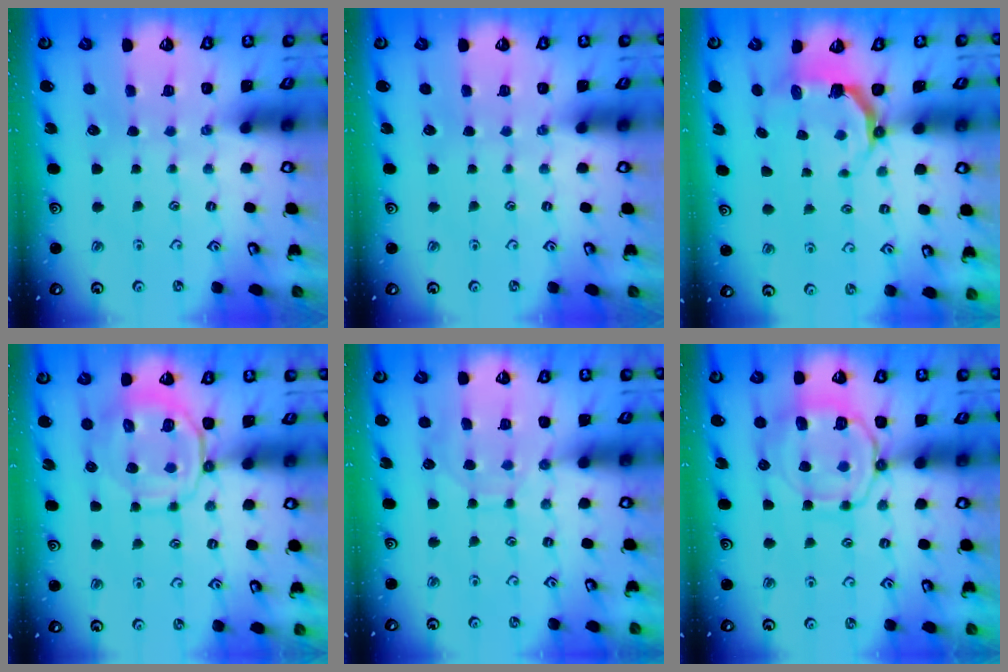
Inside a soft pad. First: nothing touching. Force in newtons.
{"total": 0.0}
{"total": 4.8, "press": 3.2, "slide": 3.6}
{"total": 10.4, "press": 10.4, "slide": 1.2}
{"total": 8.1, "press": 8.1, "slide": 0.5}
{"total": 12.3, "press": 12.2, "slide": 1.3}